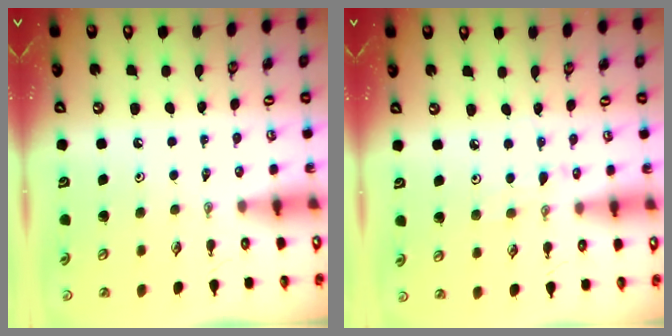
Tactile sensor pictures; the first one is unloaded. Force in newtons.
{"total": 3.4, "press": 3.3, "slide": 0.3}